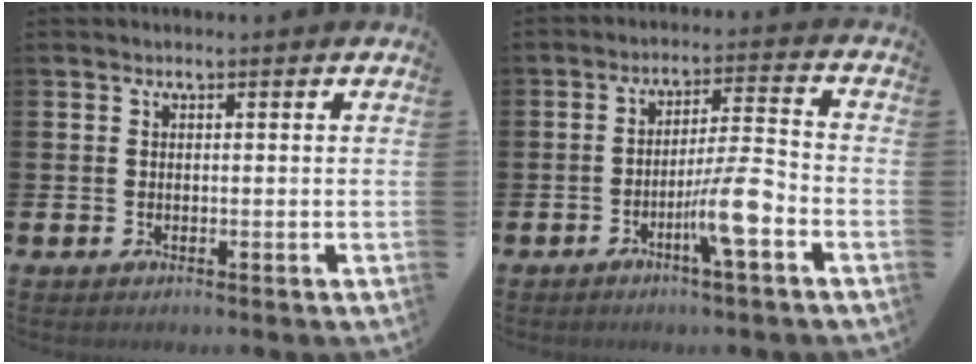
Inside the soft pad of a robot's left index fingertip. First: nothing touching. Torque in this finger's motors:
{"motor_torque": [0.24, 0.37, 0.68, 0.21]}